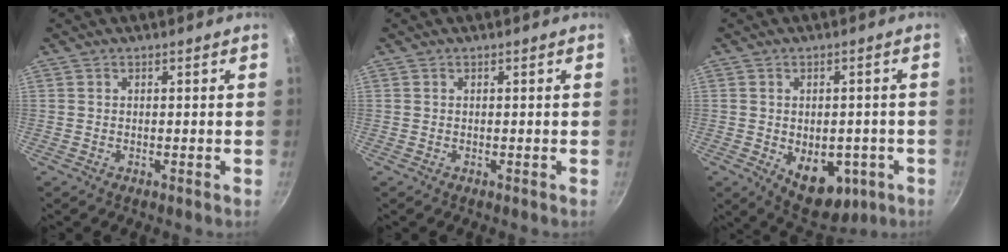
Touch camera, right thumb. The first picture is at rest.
{"total": 0.0}
{"total": 11.1, "force": [-3.2, 7.1, 8.0], "torque": [-0.064, -0.001, -0.026]}